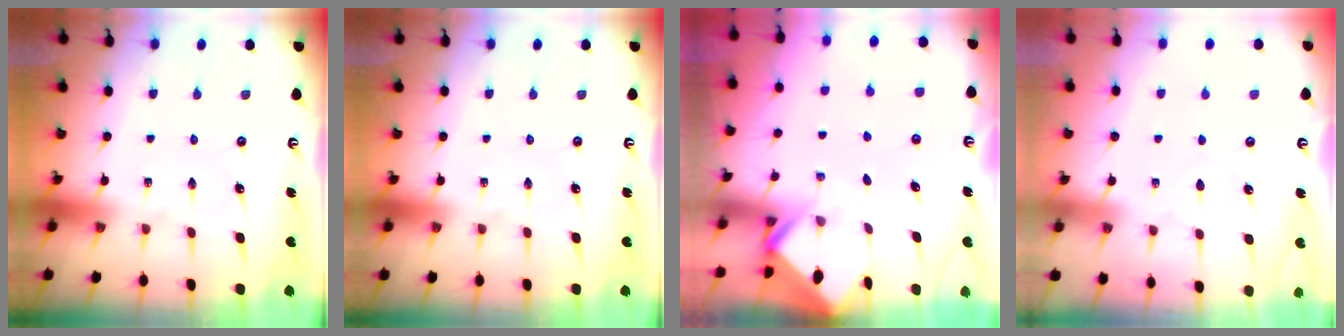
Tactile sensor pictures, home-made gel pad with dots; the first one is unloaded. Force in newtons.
{"total": 0.0}
{"total": 2.3, "press": 2.3, "slide": 0.2}
{"total": 2.8, "press": 2.8, "slide": 0.4}